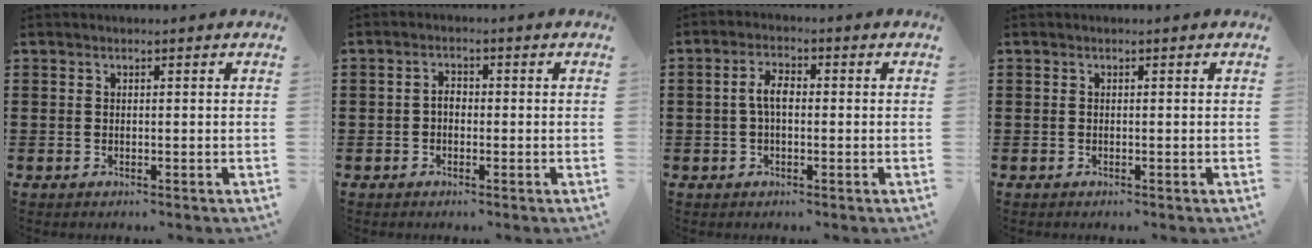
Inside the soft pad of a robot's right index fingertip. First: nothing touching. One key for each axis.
{"total": 1.9, "fx": -0.4, "fy": 1.2, "fz": 1.5, "tx": -0.037, "ty": 0.001, "tz": -0.011}
{"total": 3.7, "fx": -0.2, "fy": 1.7, "fz": 3.3, "tx": -0.078, "ty": 0.001, "tz": -0.009}
{"total": 0.0}